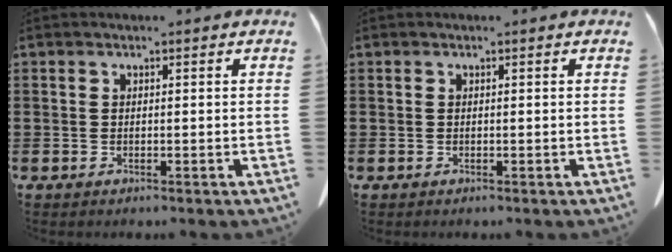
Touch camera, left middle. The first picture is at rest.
{"total": 0.0}